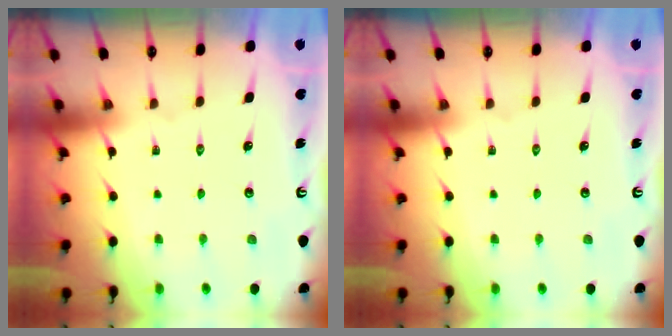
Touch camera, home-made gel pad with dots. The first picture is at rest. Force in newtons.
{"total": 0.0}